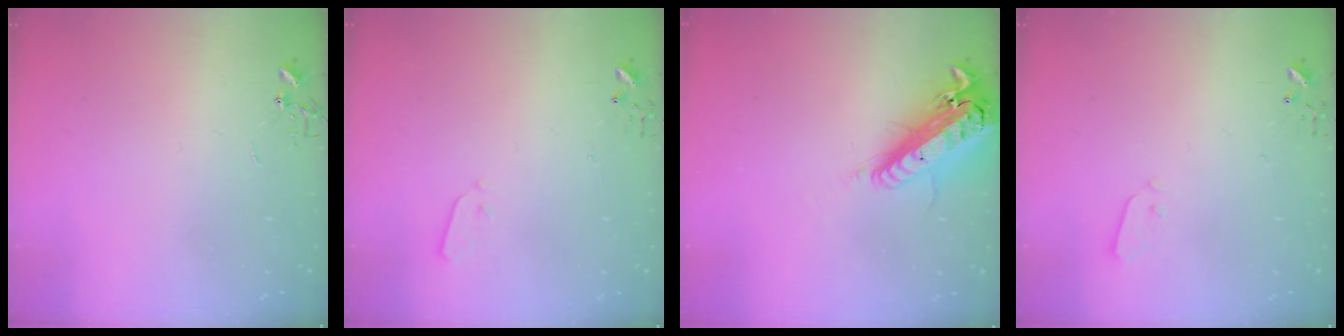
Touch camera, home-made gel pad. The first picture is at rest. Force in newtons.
{"total": 2.9, "press": 2.9, "slide": 0.4}
{"total": 19.3, "press": 18.8, "slide": 4.3}
{"total": 3.0, "press": 3.0, "slide": 0.3}